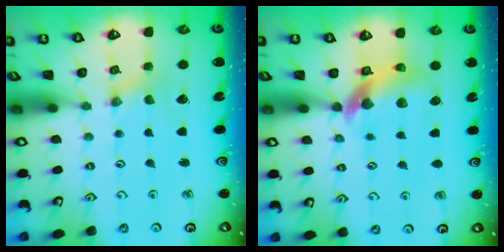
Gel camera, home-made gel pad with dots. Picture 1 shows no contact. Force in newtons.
{"total": 9.9, "press": 9.8, "slide": 1.6}